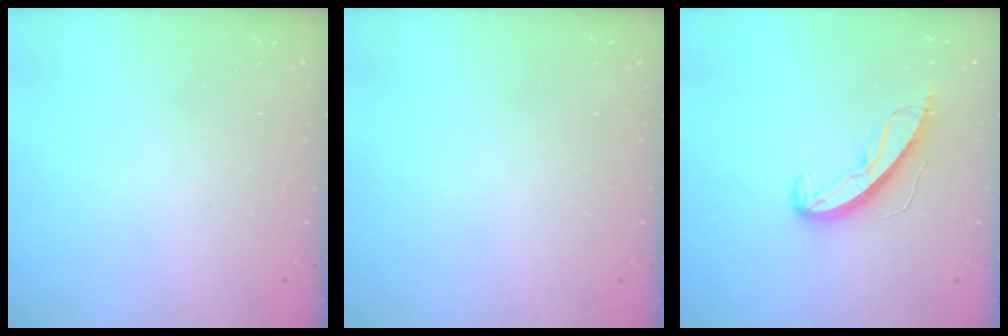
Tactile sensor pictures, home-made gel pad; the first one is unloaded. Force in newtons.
{"total": 0.0}
{"total": 10.4, "press": 10.4, "slide": 0.6}